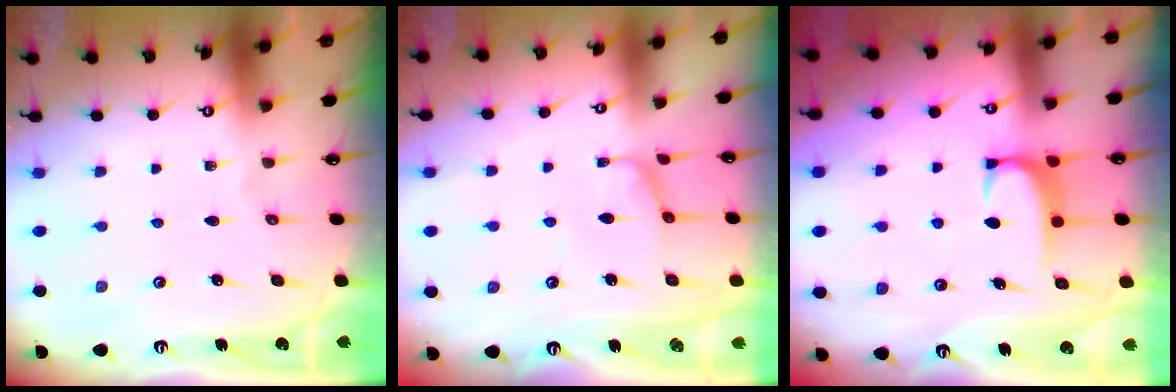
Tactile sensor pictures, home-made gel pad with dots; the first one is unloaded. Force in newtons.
{"total": 2.8, "press": 2.7, "slide": 0.7}
{"total": 1.7, "press": 1.6, "slide": 0.5}